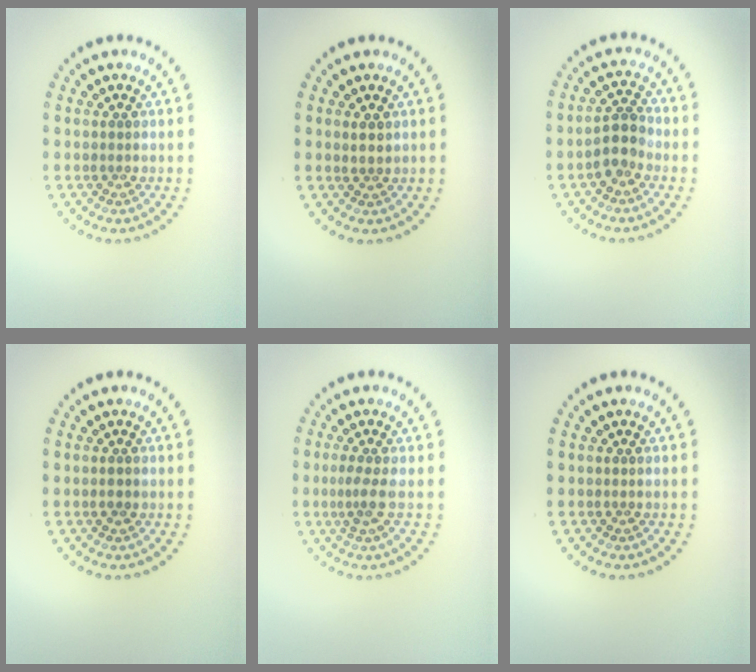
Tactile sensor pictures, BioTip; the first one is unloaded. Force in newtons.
{"total": 1.0, "press": 0.9, "slide": 0.6}
{"total": 3.0, "press": 2.8, "slide": 1.1}
{"total": 0.9, "press": 0.8, "slide": 0.3}
{"total": 1.8, "press": 1.4, "slide": 1.0}
{"total": 0.0}